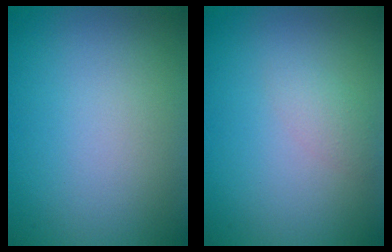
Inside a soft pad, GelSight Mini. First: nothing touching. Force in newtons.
{"total": 1.4, "press": 1.4, "slide": 0.1}